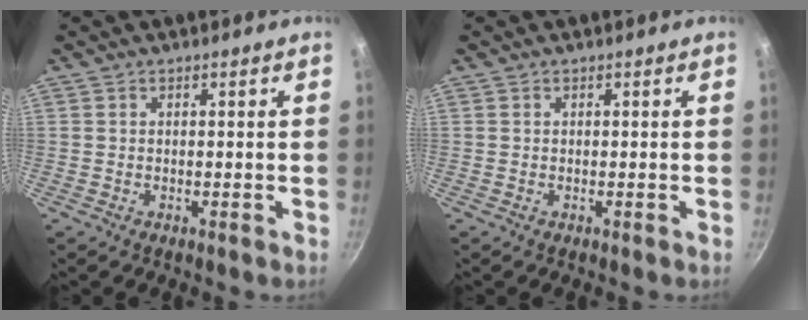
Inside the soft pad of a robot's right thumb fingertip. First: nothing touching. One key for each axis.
{"total": 0.0}